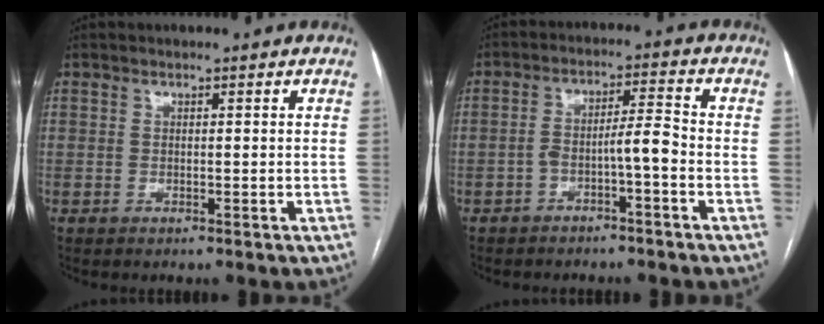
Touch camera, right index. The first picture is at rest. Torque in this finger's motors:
{"motor_torque": [0.42, -0.20, 0.26, 0.07]}